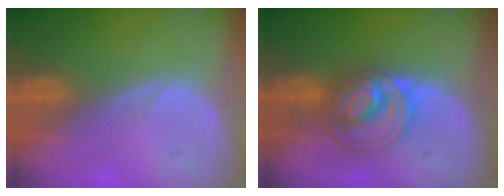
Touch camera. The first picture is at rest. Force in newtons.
{"total": 6.4, "press": 6.4, "slide": 0.3}